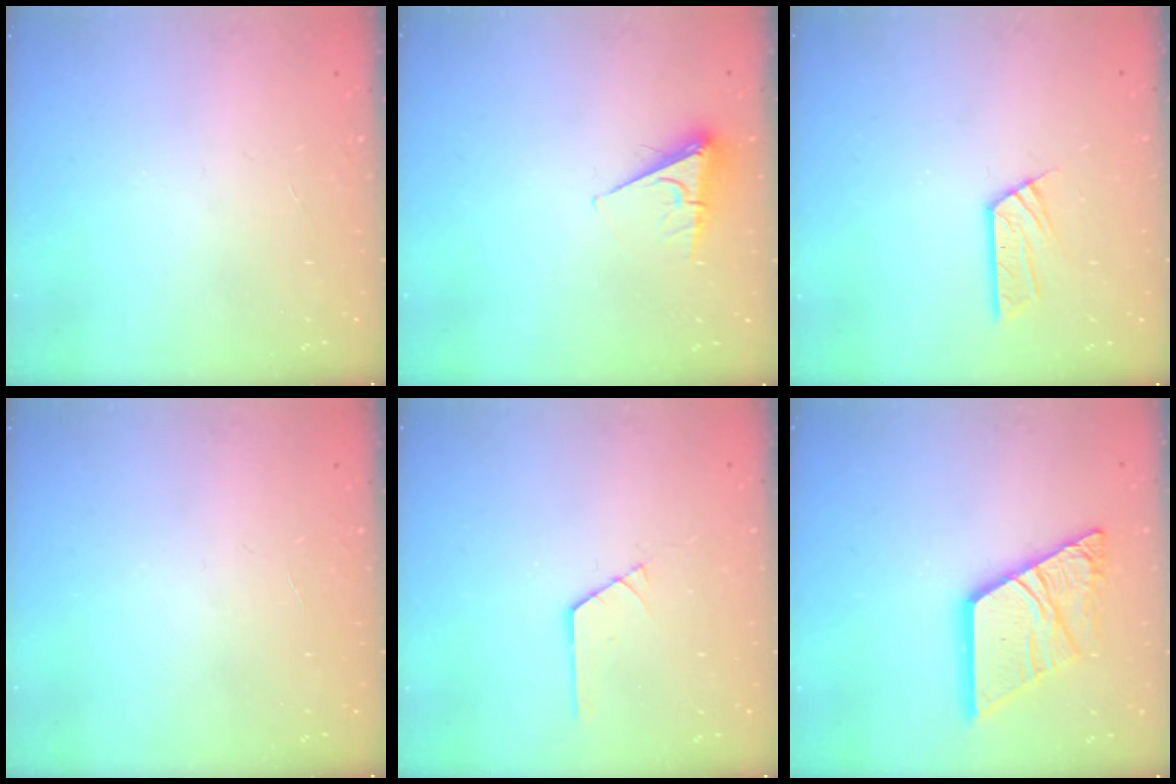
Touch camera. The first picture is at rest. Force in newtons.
{"total": 5.2, "press": 5.2, "slide": 0.5}
{"total": 7.1, "press": 7.1, "slide": 0.5}
{"total": 0.0}
{"total": 1.3, "press": 1.3, "slide": 0.1}
{"total": 18.0, "press": 17.9, "slide": 1.9}